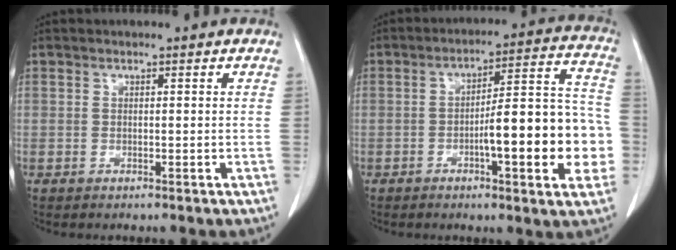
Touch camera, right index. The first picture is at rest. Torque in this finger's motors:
{"motor_torque": [1.71, -0.43, 0.62, 0.11]}